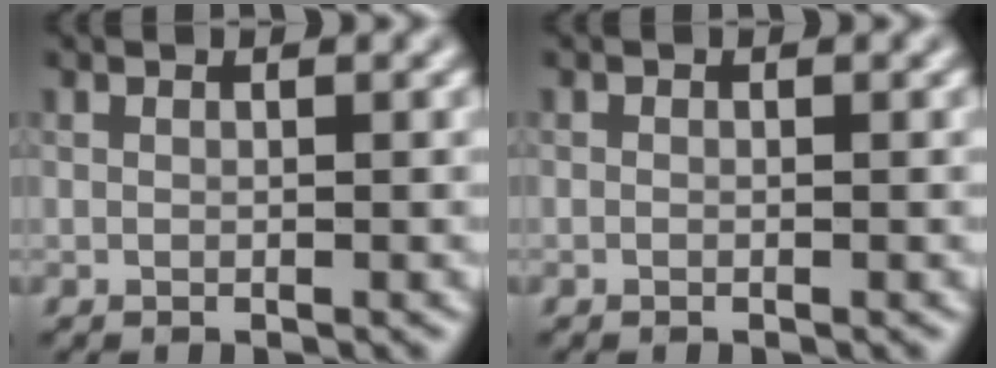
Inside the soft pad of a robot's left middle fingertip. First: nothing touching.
{"total": 0.0}